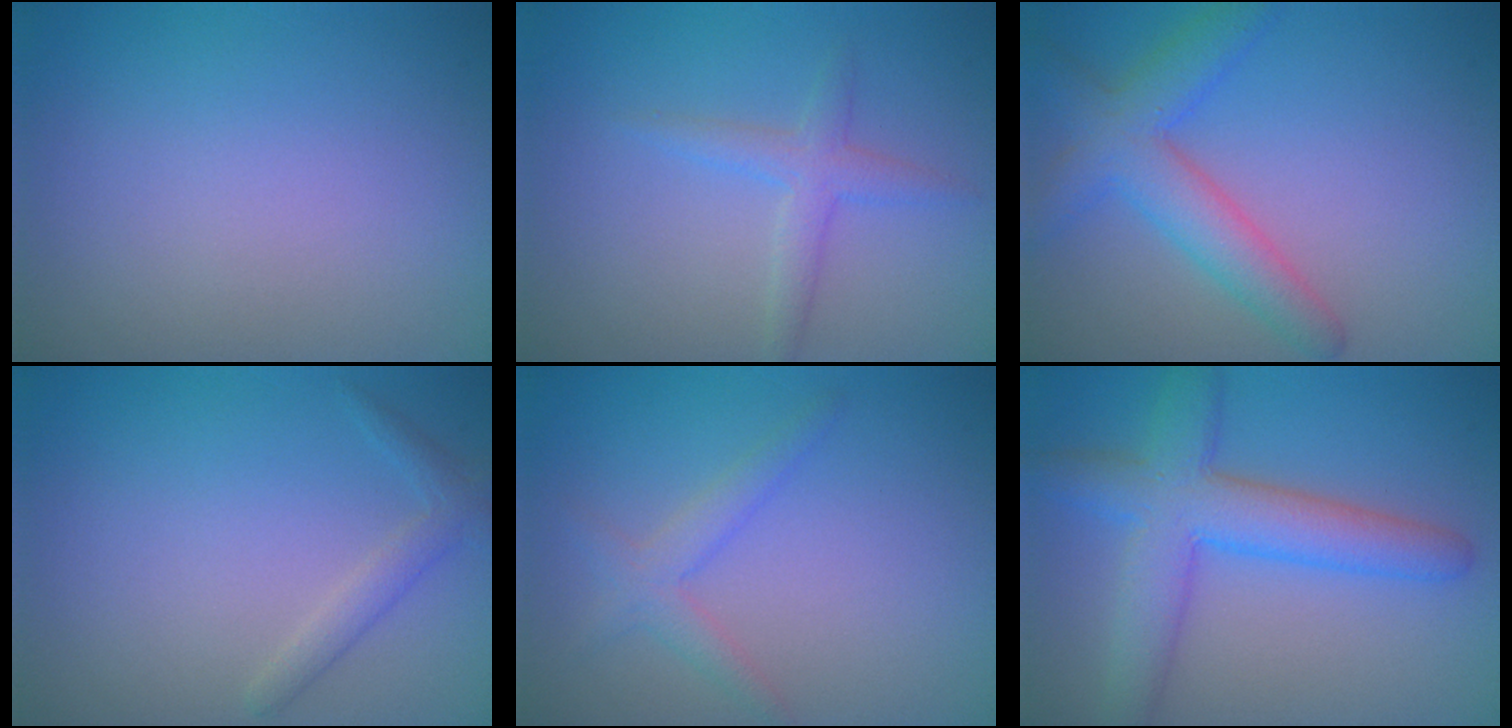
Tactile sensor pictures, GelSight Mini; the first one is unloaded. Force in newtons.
{"total": 2.2, "press": 2.2, "slide": 0.1}
{"total": 5.0, "press": 5.0, "slide": 0.3}
{"total": 1.7, "press": 1.7, "slide": 0.0}
{"total": 2.1, "press": 2.1, "slide": 0.1}
{"total": 6.3, "press": 6.3, "slide": 0.3}